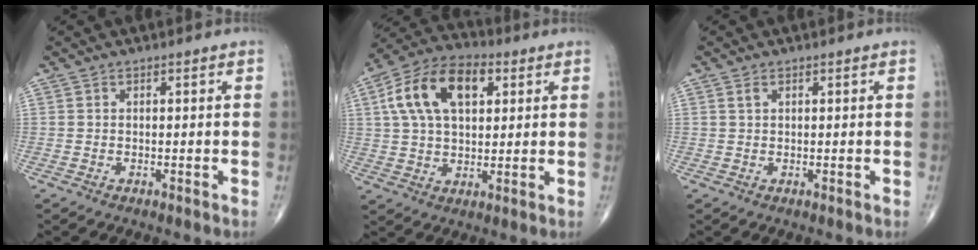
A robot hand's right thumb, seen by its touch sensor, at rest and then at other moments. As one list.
[{"total": 15.7, "force": [4.8, 9.2, 11.8], "torque": [-0.202, 0.014, 0.078]}, {"total": 1.0, "force": [0.5, 0.6, 0.7], "torque": [-0.014, 0.004, 0.010]}]